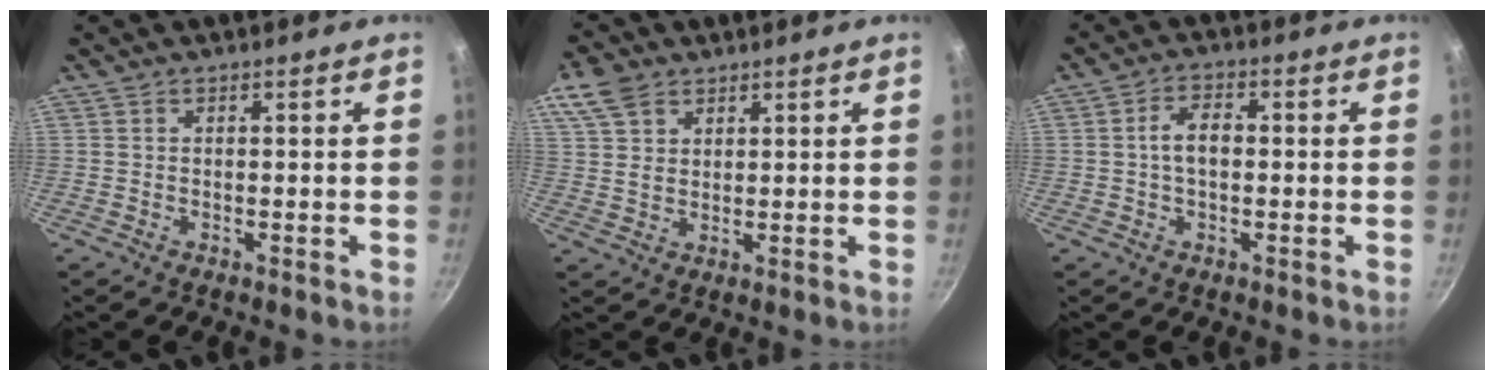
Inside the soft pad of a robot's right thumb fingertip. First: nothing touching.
{"total": 7.3, "force": [4.2, 4.9, 3.6], "torque": [-0.059, -0.004, 0.078]}
{"total": 4.9, "force": [0.1, 2.9, 4.0], "torque": [-0.064, 0.016, -0.005]}